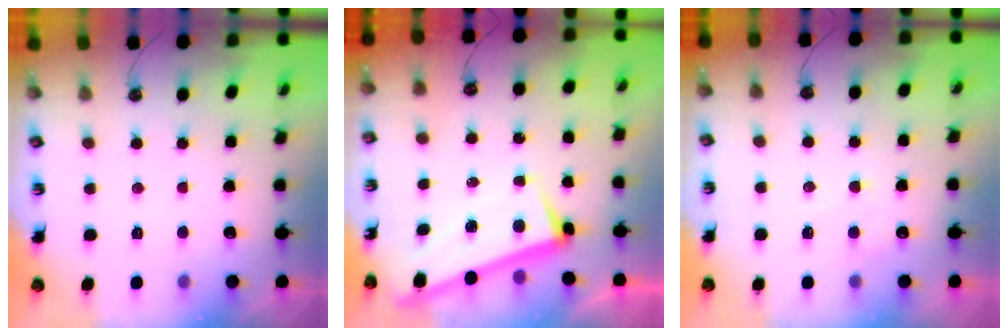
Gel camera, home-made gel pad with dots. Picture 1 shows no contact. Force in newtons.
{"total": 1.6, "press": 0.6, "slide": 1.4}
{"total": 2.9, "press": 2.8, "slide": 0.6}